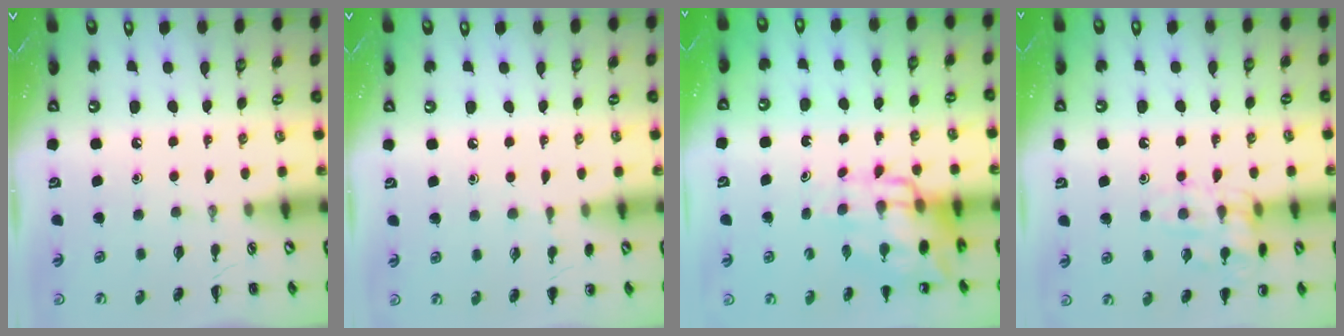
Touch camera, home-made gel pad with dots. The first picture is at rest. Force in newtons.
{"total": 4.0, "press": 3.8, "slide": 1.2}
{"total": 11.9, "press": 11.3, "slide": 3.6}
{"total": 11.5, "press": 11.4, "slide": 0.6}